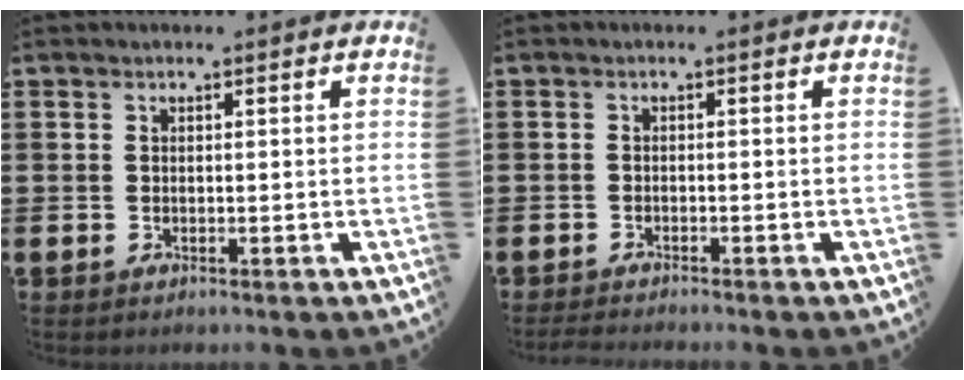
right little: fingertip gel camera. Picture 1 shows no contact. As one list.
[{"total": 0.9, "force": [-0.9, -0.1, 0.3], "torque": [-0.004, -0.002, -0.017]}]